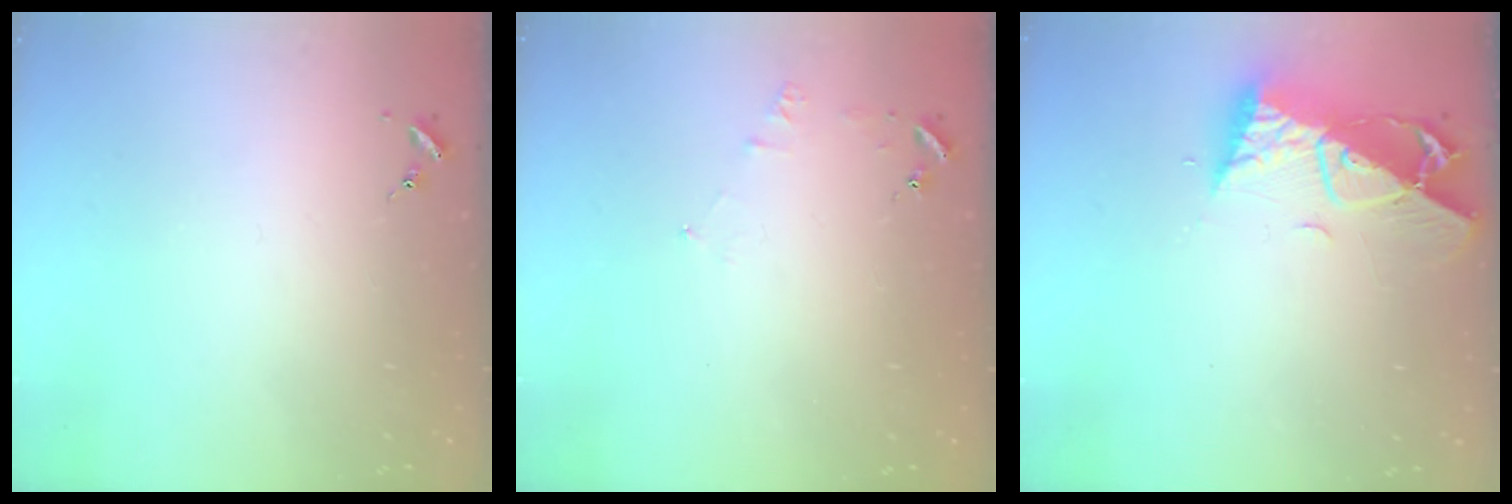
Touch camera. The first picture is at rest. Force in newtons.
{"total": 5.2, "press": 5.1, "slide": 0.5}
{"total": 9.3, "press": 9.3, "slide": 1.1}